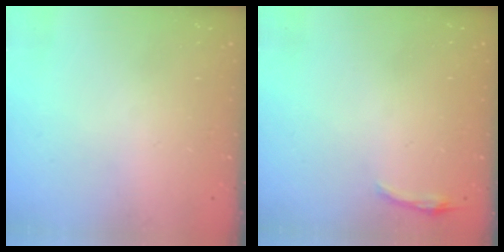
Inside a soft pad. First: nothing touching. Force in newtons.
{"total": 3.1, "press": 3.0, "slide": 0.7}